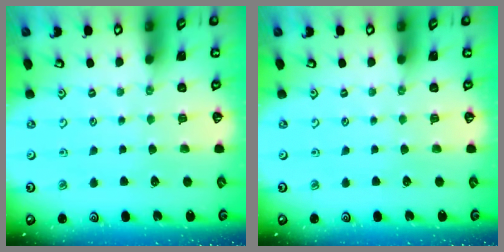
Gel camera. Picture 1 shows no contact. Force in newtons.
{"total": 0.0}